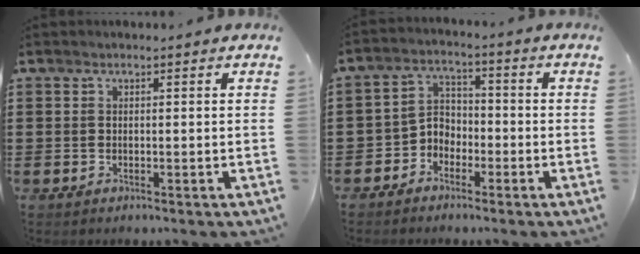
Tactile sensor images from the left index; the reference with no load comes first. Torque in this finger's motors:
{"motor_torque": [0.05, 0.53, 0.01, 0.01]}